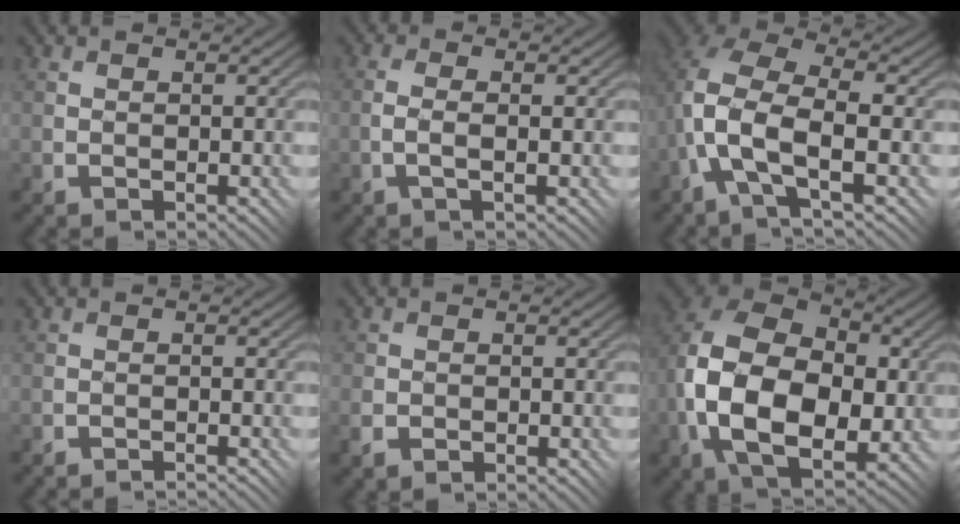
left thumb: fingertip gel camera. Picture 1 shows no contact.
{"total": 2.5, "force": [-0.5, 0.6, 2.4], "torque": [-0.050, 0.006, -0.008]}
{"total": 9.2, "force": [-2.2, 3.9, 8.0], "torque": [-0.181, 0.014, -0.054]}
{"total": 1.2, "force": [-0.8, -0.7, -0.6], "torque": [0.012, 0.010, -0.021]}
{"total": 1.7, "force": [-1.0, 1.2, 0.7], "torque": [-0.017, -0.005, -0.021]}
{"total": 15.3, "force": [-1.2, 10.3, 11.3], "torque": [-0.238, -0.010, -0.022]}